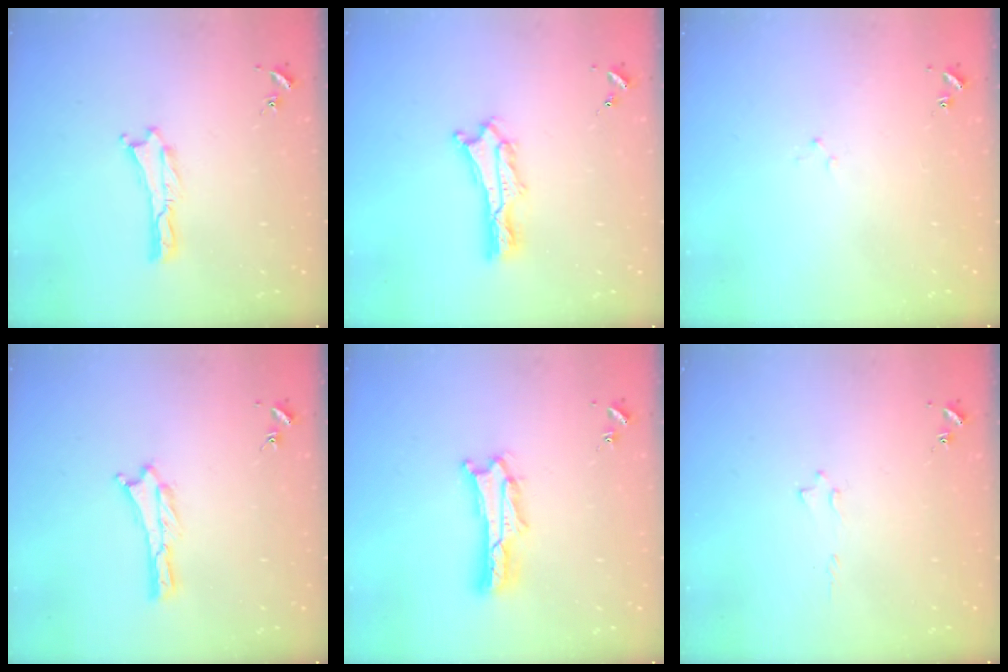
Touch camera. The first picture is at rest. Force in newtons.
{"total": 2.0, "press": 2.0, "slide": 0.2}
{"total": 1.4, "press": 1.4, "slide": 0.2}
{"total": 0.0}
{"total": 3.0, "press": 2.9, "slide": 0.3}
{"total": 0.5, "press": 0.5, "slide": 0.2}